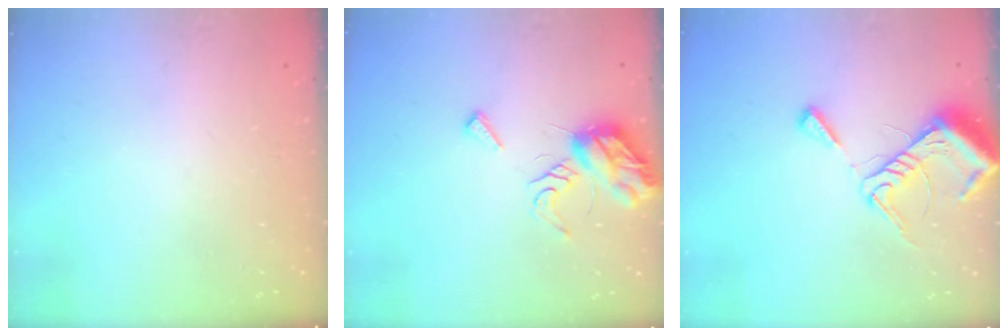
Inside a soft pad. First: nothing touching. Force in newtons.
{"total": 9.2, "press": 9.2, "slide": 0.4}
{"total": 10.6, "press": 10.6, "slide": 1.1}